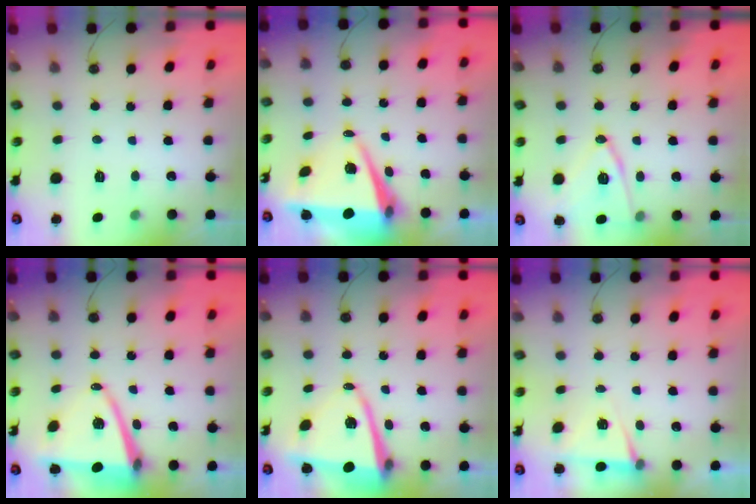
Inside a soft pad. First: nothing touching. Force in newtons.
{"total": 8.7, "press": 7.5, "slide": 4.3}
{"total": 12.3, "press": 11.8, "slide": 3.4}
{"total": 11.2, "press": 10.4, "slide": 4.0}
{"total": 10.5, "press": 10.3, "slide": 1.8}
{"total": 5.0, "press": 2.1, "slide": 4.5}